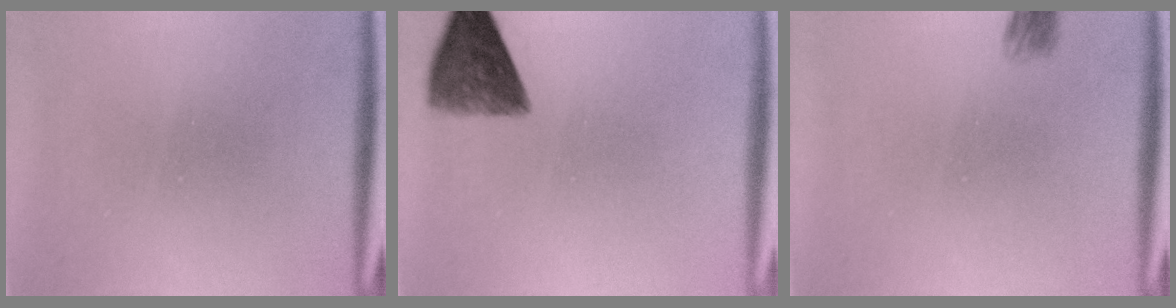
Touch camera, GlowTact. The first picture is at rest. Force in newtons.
{"total": 7.3}
{"total": 1.6}